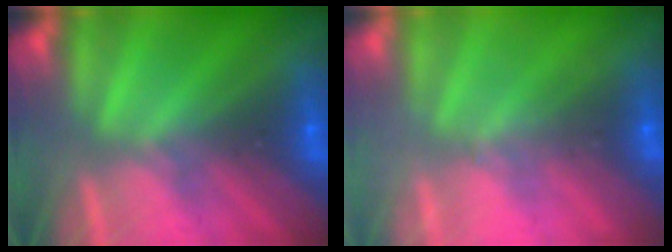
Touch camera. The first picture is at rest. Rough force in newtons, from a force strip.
{"total": 2.0}